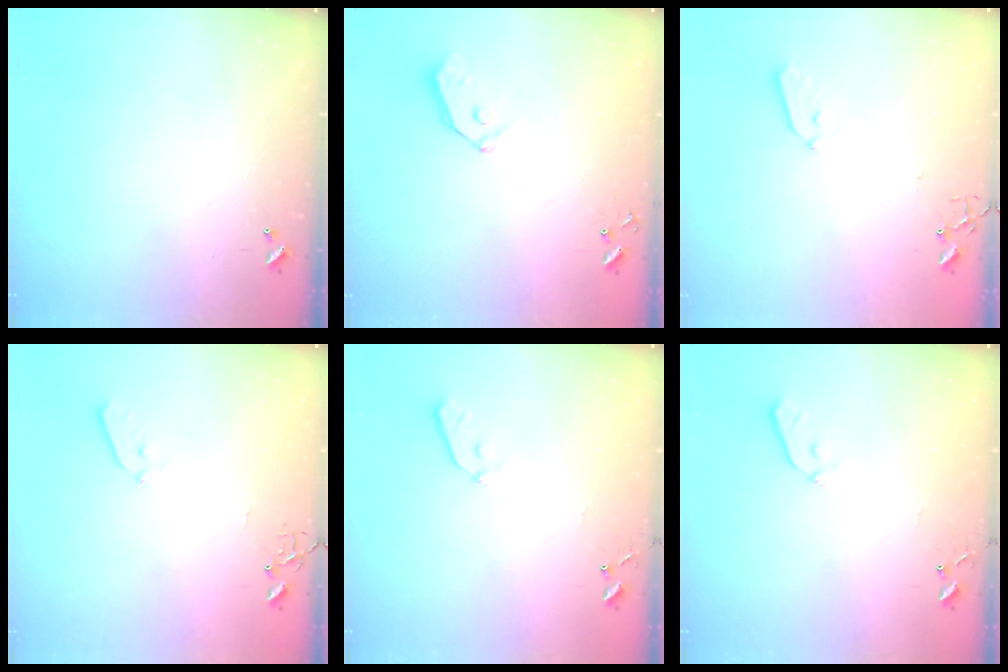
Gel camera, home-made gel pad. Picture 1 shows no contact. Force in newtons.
{"total": 4.8, "press": 4.8, "slide": 0.5}
{"total": 3.3, "press": 3.3, "slide": 0.4}
{"total": 4.0, "press": 4.0, "slide": 0.5}
{"total": 3.7, "press": 3.6, "slide": 0.7}
{"total": 3.7, "press": 3.6, "slide": 0.7}